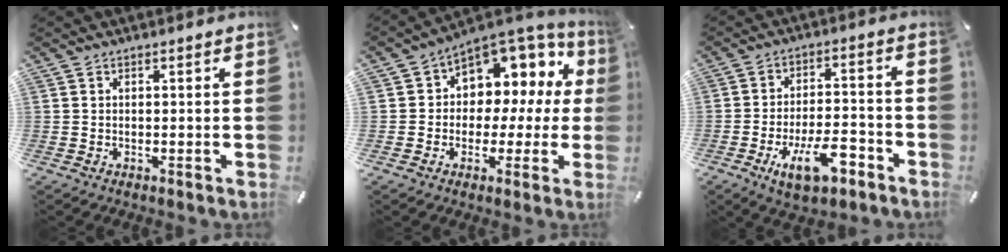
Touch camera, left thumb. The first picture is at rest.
{"total": 8.2, "force": [2.9, 7.0, 3.1], "torque": [-0.043, -0.045, 0.055]}
{"total": 13.2, "force": [-6.7, 5.9, 9.7], "torque": [-0.151, 0.028, -0.111]}